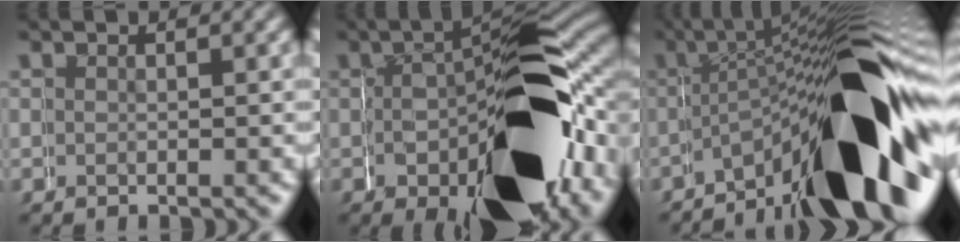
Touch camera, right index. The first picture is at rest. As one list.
[{"total": 19.2, "force": [-4.3, 9.2, 16.3], "torque": [-0.244, -0.008, -0.054]}, {"total": 17.7, "force": [-5.9, 5.8, 15.6], "torque": [-0.210, 0.009, -0.085]}]